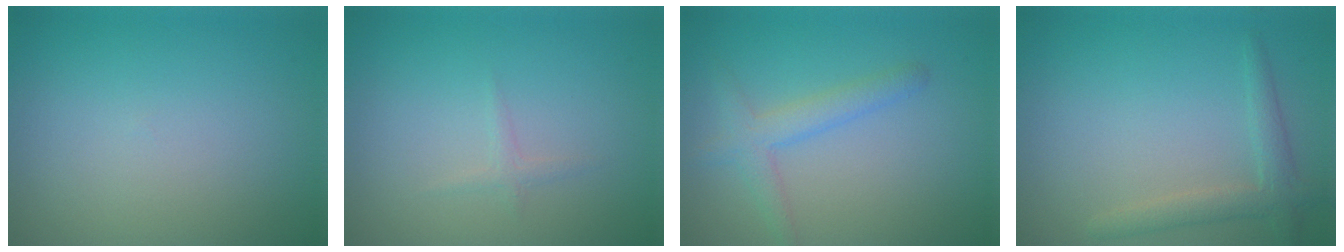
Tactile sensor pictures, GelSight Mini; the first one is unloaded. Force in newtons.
{"total": 0.8, "press": 0.8, "slide": 0.0}
{"total": 2.0, "press": 2.0, "slide": 0.1}
{"total": 2.4, "press": 2.4, "slide": 0.2}